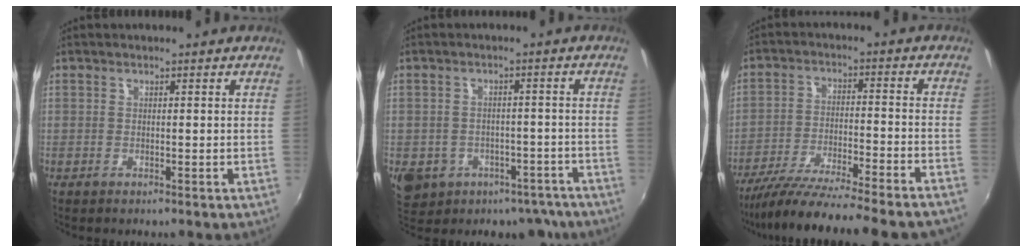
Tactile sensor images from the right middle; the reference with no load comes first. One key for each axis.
{"total": 16.2, "fx": -9.6, "fy": 11.2, "fz": 6.7, "tx": -0.154, "ty": 0.010, "tz": -0.100}
{"total": 22.6, "fx": -20.2, "fy": -0.6, "fz": 10.2, "tx": -0.184, "ty": -0.068, "tz": -0.307}